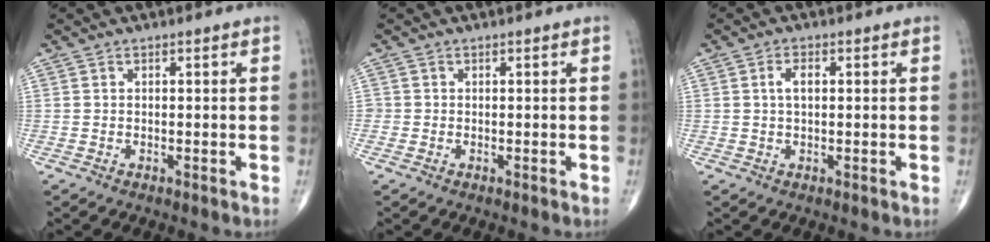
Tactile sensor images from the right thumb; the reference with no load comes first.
{"total": 0.8, "force": [-0.2, 0.8, 0.0], "torque": [0.004, 0.005, -0.007]}
{"total": 2.7, "force": [0.4, 1.4, 2.3], "torque": [-0.043, 0.006, 0.005]}